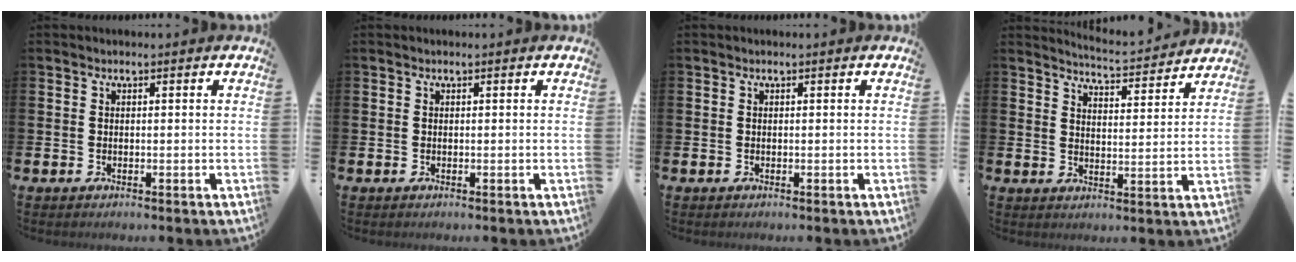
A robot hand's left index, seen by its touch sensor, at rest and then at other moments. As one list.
[{"total": 0.0}, {"total": 0.0}, {"total": 4.9, "force": [4.9, -0.1, 0.3], "torque": [-0.018, -0.040, 0.084]}]